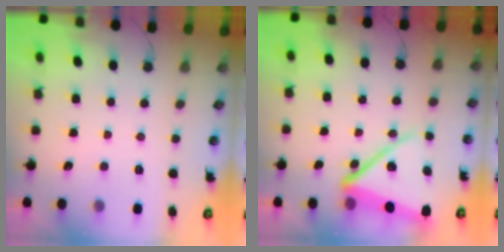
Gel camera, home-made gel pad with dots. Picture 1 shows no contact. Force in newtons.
{"total": 15.5, "press": 15.4, "slide": 1.5}